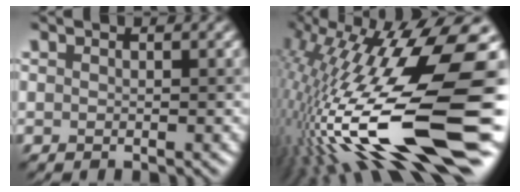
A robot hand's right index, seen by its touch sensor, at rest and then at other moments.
{"total": 18.4, "force": [-2.5, 4.8, 17.5], "torque": [-0.325, 0.015, -0.048]}